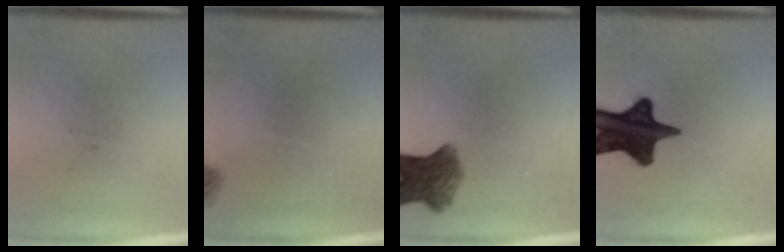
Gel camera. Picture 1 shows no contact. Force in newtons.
{"total": 1.0}
{"total": 6.5}
{"total": 15.1}